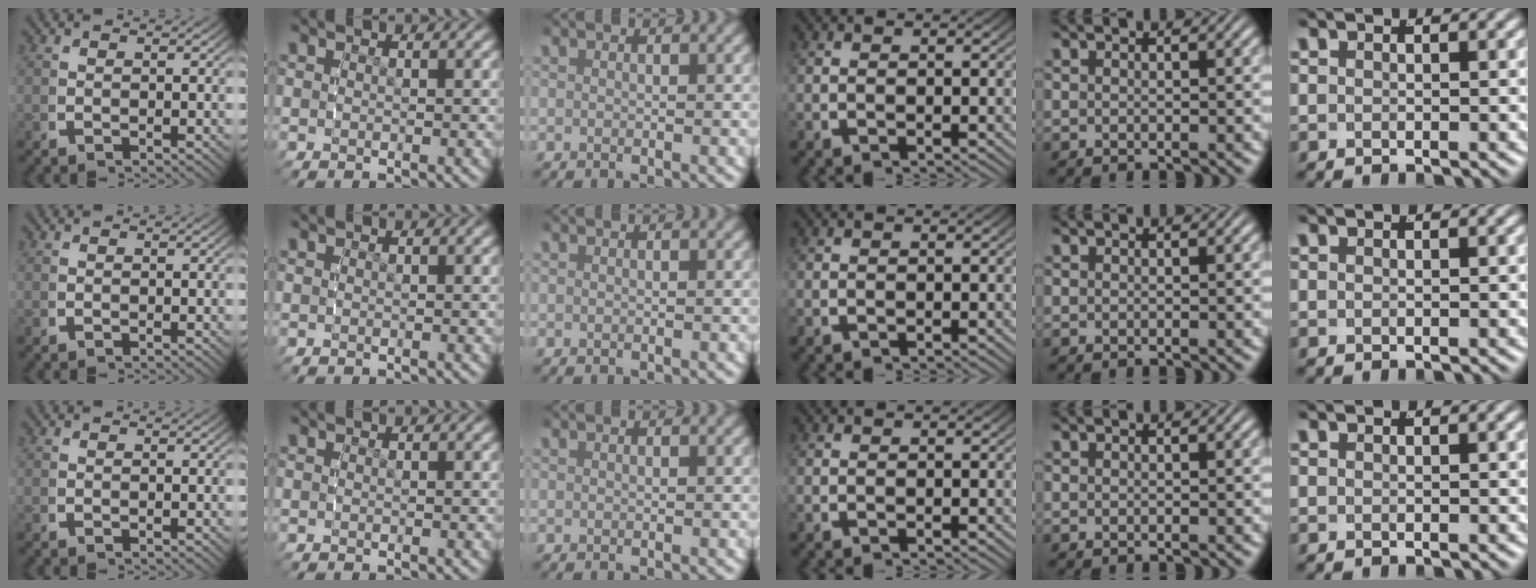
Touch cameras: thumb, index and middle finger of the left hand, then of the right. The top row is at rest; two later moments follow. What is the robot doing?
{"motion": "reach", "object": "string"}